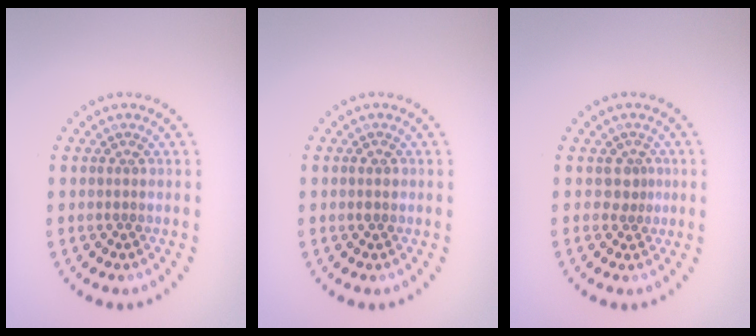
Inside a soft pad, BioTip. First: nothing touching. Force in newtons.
{"total": 1.0, "press": 1.0, "slide": 0.3}
{"total": 1.2, "press": 0.8, "slide": 0.9}